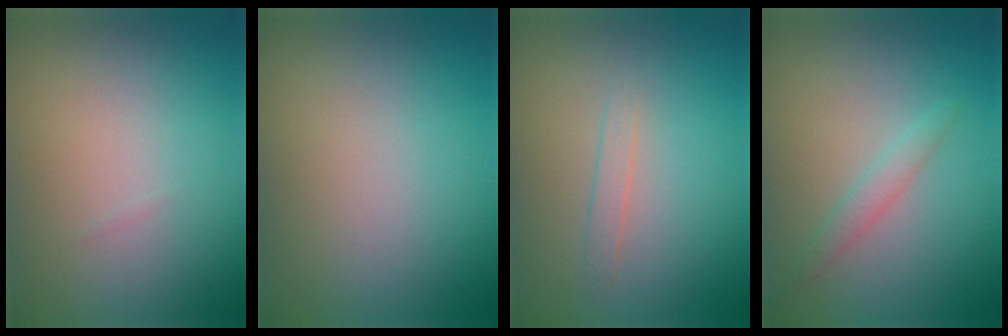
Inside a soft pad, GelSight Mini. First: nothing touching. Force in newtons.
{"total": 0.0}
{"total": 0.9, "press": 0.8, "slide": 0.1}
{"total": 1.5, "press": 1.5, "slide": 0.1}